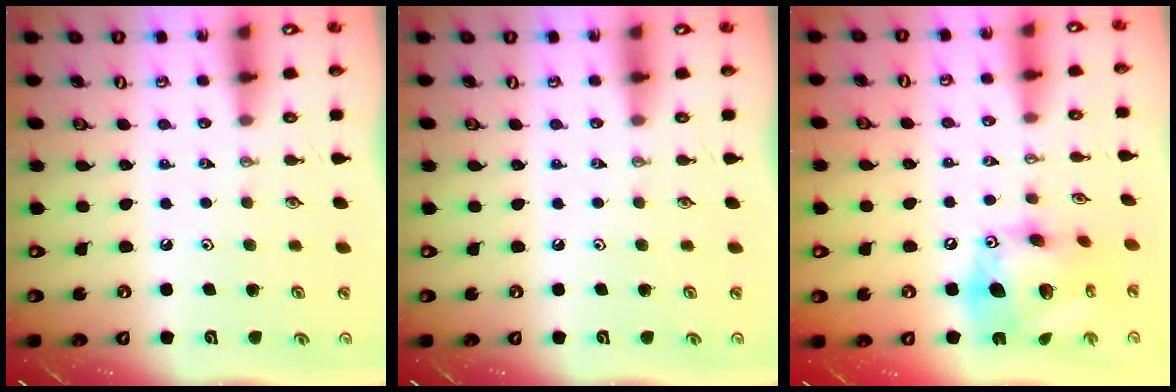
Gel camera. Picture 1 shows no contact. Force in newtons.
{"total": 0.0}
{"total": 17.9, "press": 17.8, "slide": 1.6}